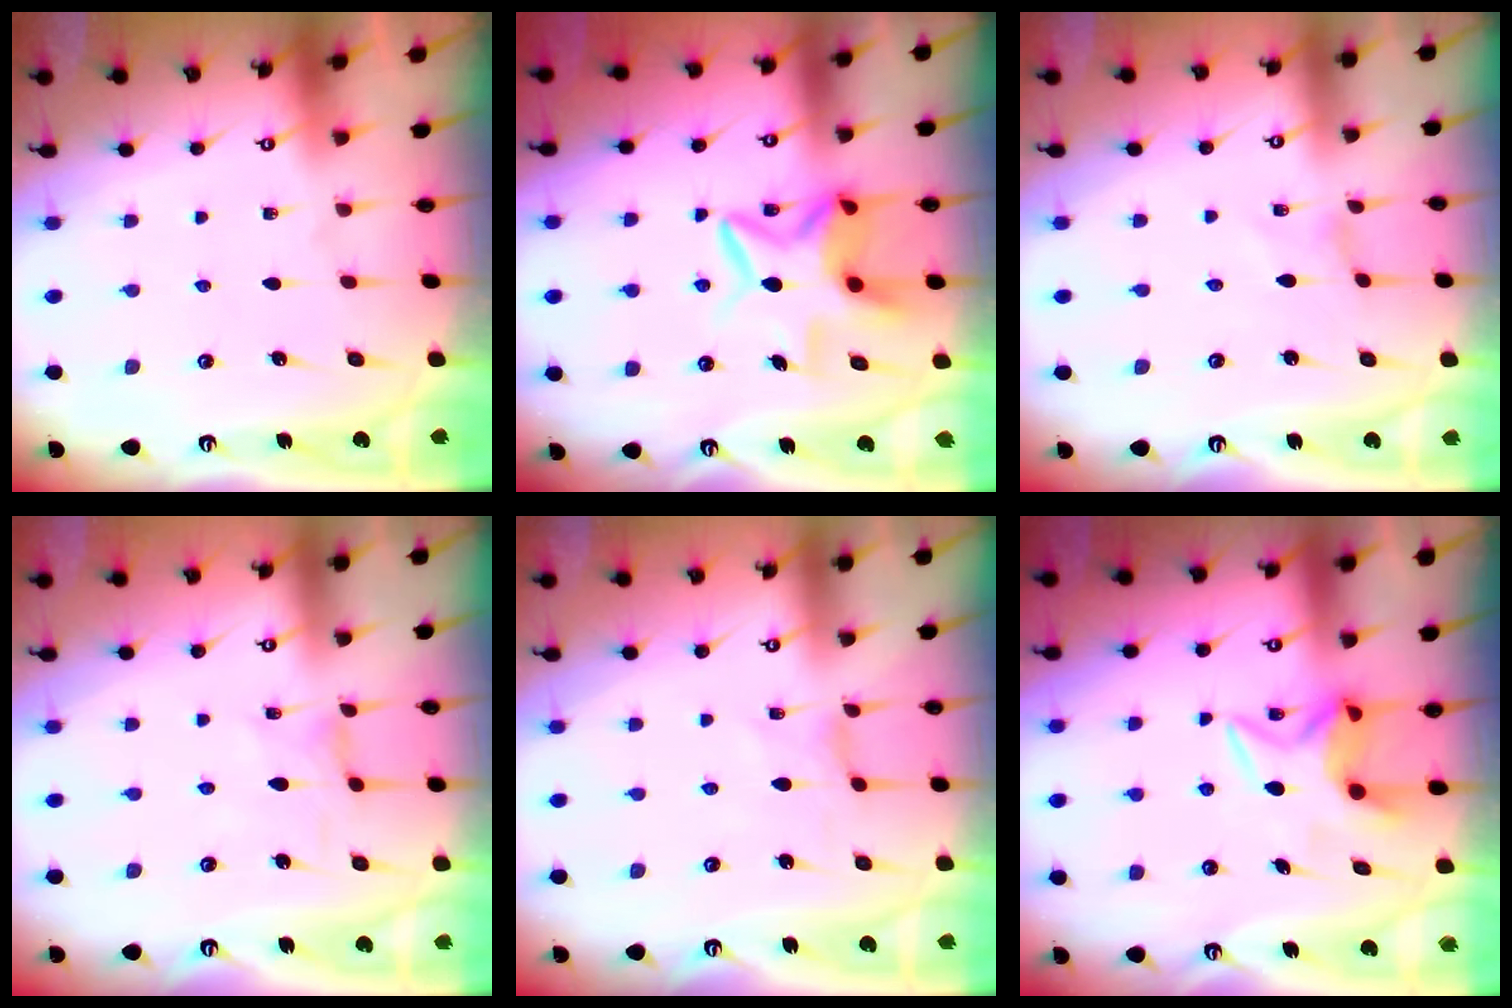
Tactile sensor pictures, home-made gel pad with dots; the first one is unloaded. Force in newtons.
{"total": 9.8, "press": 9.7, "slide": 1.6}
{"total": 0.7, "press": 0.6, "slide": 0.1}
{"total": 0.6, "press": 0.6, "slide": 0.2}
{"total": 0.8, "press": 0.7, "slide": 0.1}
{"total": 7.1, "press": 7.1, "slide": 0.3}